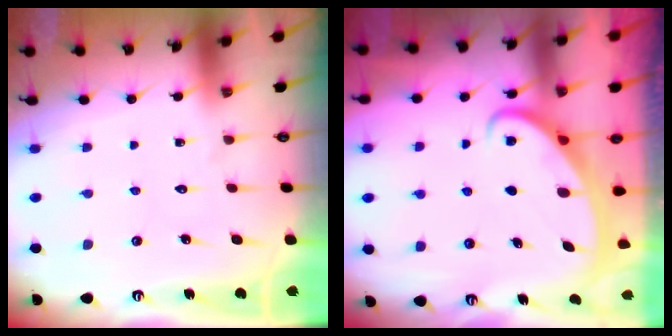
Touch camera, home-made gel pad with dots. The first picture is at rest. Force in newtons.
{"total": 2.5, "press": 2.5, "slide": 0.4}